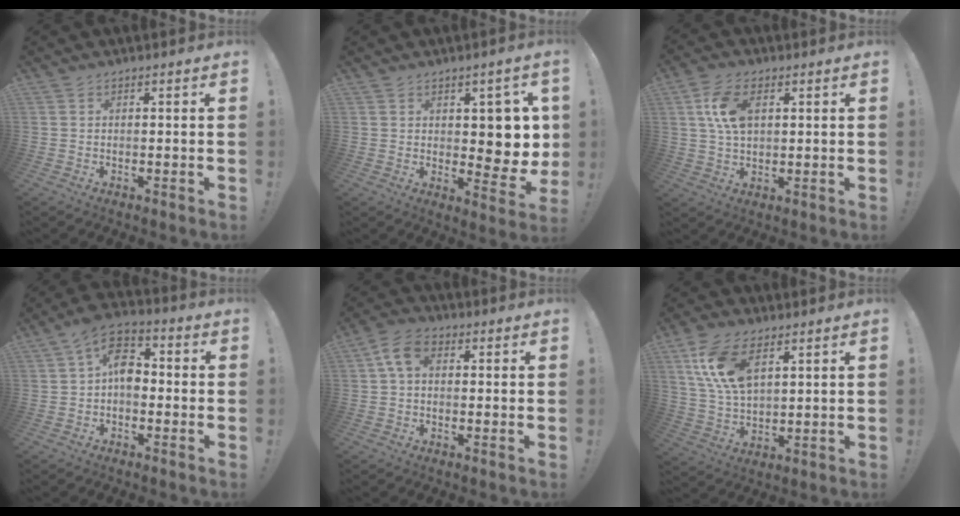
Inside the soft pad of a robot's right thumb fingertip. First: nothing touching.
{"total": 7.4, "force": [2.6, 4.7, 5.0], "torque": [-0.052, -0.022, 0.052]}
{"total": 9.6, "force": [2.7, 5.8, 7.2], "torque": [-0.141, 0.004, 0.050]}
{"total": 9.8, "force": [0.3, 6.3, 7.5], "torque": [-0.140, 0.011, 0.010]}
{"total": 6.9, "force": [1.4, 4.6, 4.9], "torque": [-0.099, 0.013, 0.031]}
{"total": 12.7, "force": [5.9, 6.5, 9.1], "torque": [-0.189, -0.015, 0.110]}